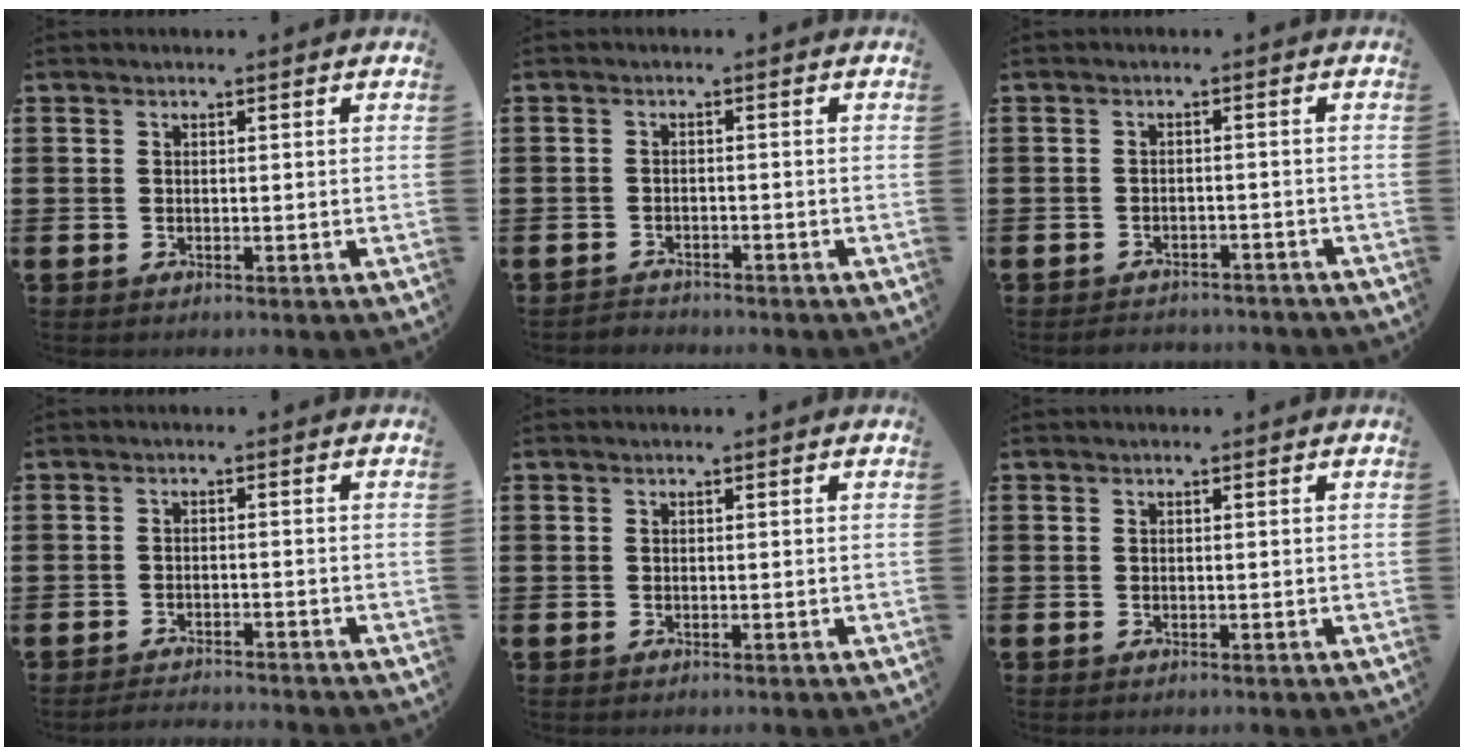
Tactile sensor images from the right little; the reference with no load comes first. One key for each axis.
{"total": 1.3, "fx": -1.3, "fy": 0.2, "fz": -0.2, "tx": -0.001, "ty": 0.004, "tz": -0.030}
{"total": 1.7, "fx": -1.7, "fy": 0.0, "fz": -0.2, "tx": -0.004, "ty": 0.004, "tz": -0.039}
{"total": 1.6, "fx": -1.6, "fy": -0.1, "fz": 0.0, "tx": -0.003, "ty": 0.004, "tz": -0.033}
{"total": 0.0}
{"total": 0.0}